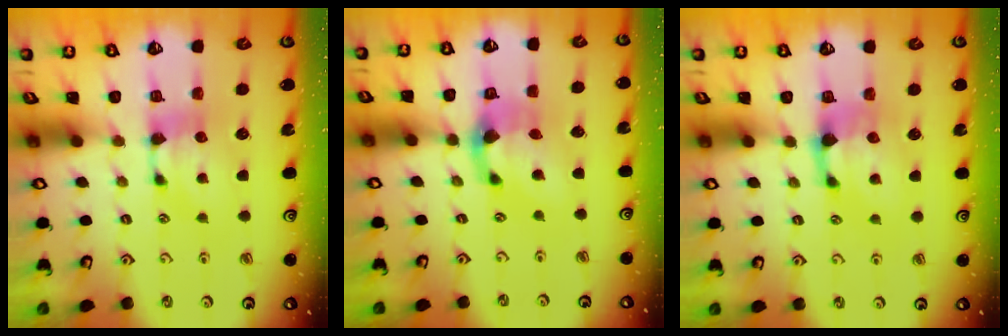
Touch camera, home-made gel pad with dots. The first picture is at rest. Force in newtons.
{"total": 4.0, "press": 3.5, "slide": 2.1}
{"total": 1.5, "press": 0.8, "slide": 1.3}